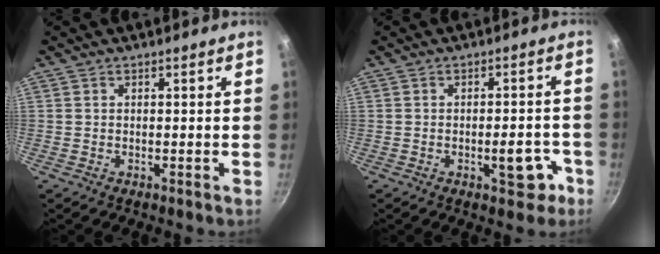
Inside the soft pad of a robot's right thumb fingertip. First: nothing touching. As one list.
[{"total": 6.4, "force": [-2.6, 2.9, 5.1], "torque": [-0.044, 0.019, -0.030]}]